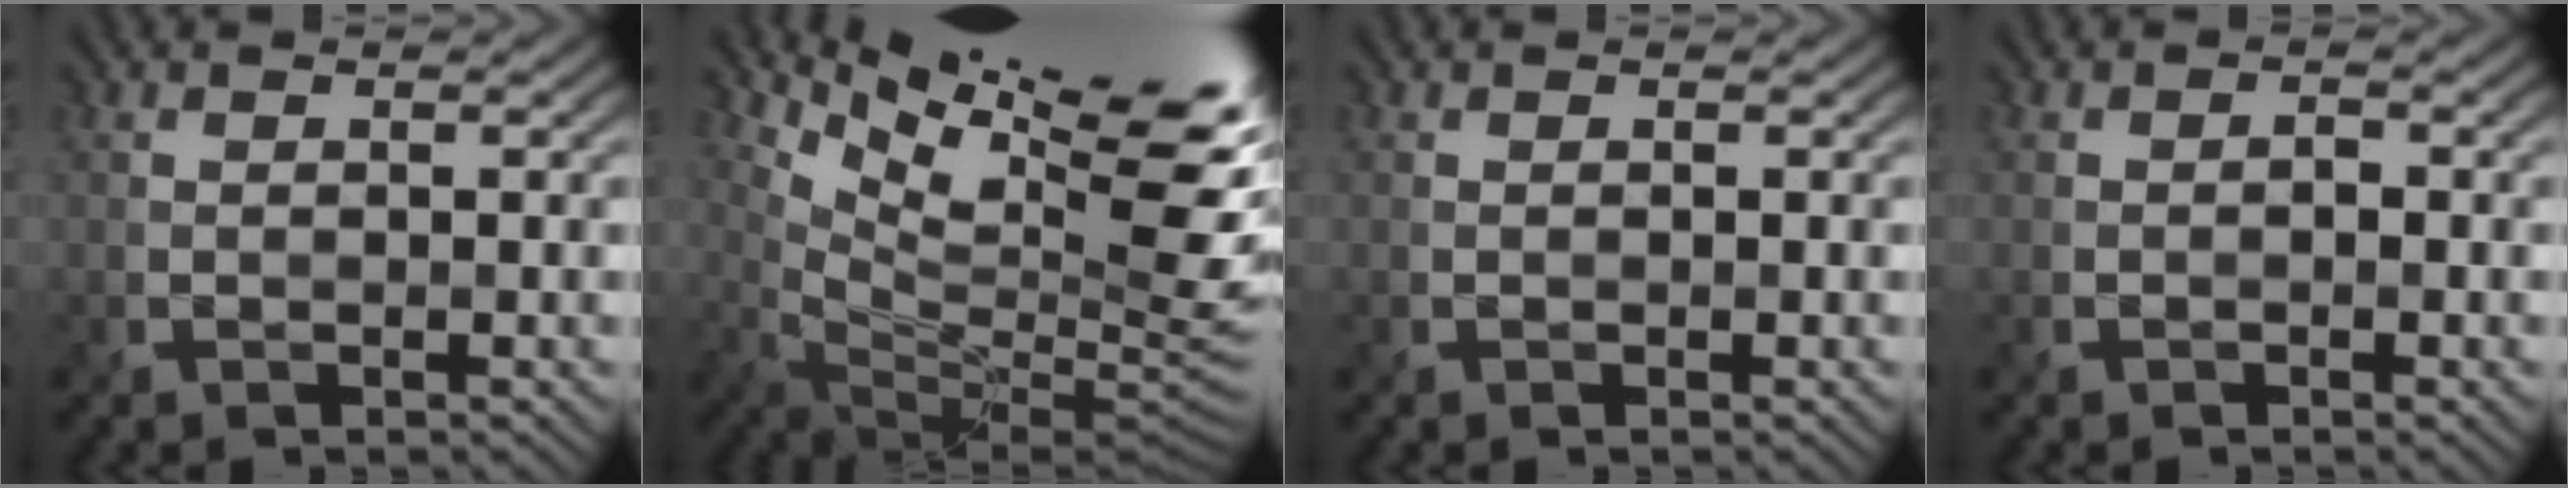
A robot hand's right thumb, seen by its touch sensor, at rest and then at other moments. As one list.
[{"total": 15.2, "force": [9.8, 4.2, 10.9], "torque": [-0.205, -0.001, 0.168]}, {"total": 0.0}, {"total": 0.9, "force": [-0.5, 0.6, 0.5], "torque": [-0.007, -0.002, -0.007]}]